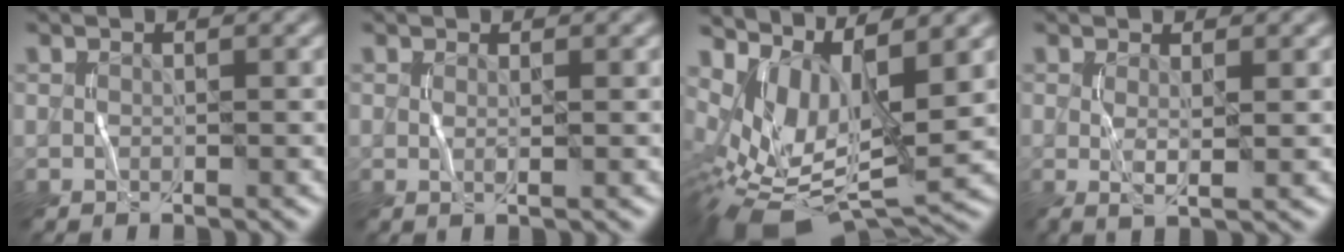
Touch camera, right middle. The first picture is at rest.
{"total": 0.7, "force": [0.3, 0.1, 0.6], "torque": [-0.012, -0.004, 0.004]}
{"total": 8.1, "force": [1.6, 3.7, 7.0], "torque": [-0.143, -0.017, 0.044]}
{"total": 1.9, "force": [0.5, 0.4, 1.7], "torque": [-0.033, -0.006, 0.010]}